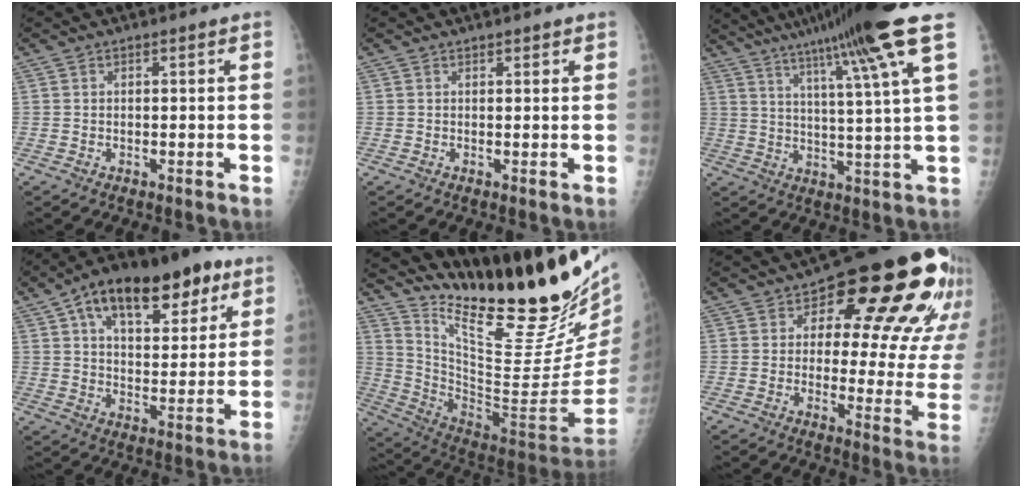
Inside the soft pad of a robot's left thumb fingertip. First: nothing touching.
{"total": 1.1, "force": [1.0, 0.4, 0.4], "torque": [-0.001, -0.004, 0.011]}
{"total": 18.1, "force": [11.2, -0.8, 14.2], "torque": [-0.215, -0.031, 0.161]}
{"total": 21.4, "force": [10.8, 10.6, 15.0], "torque": [-0.205, -0.004, 0.171]}
{"total": 32.2, "force": [23.2, 7.1, 21.2], "torque": [-0.310, -0.141, 0.361]}
{"total": 21.6, "force": [11.0, 10.5, 15.3], "torque": [-0.141, -0.041, 0.127]}